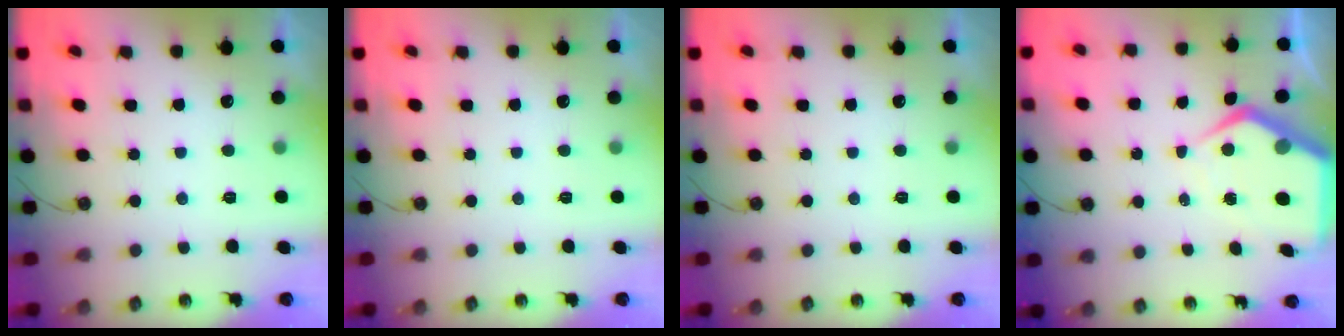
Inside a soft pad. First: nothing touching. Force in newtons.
{"total": 0.0}
{"total": 0.0}
{"total": 8.7, "press": 8.7, "slide": 1.0}